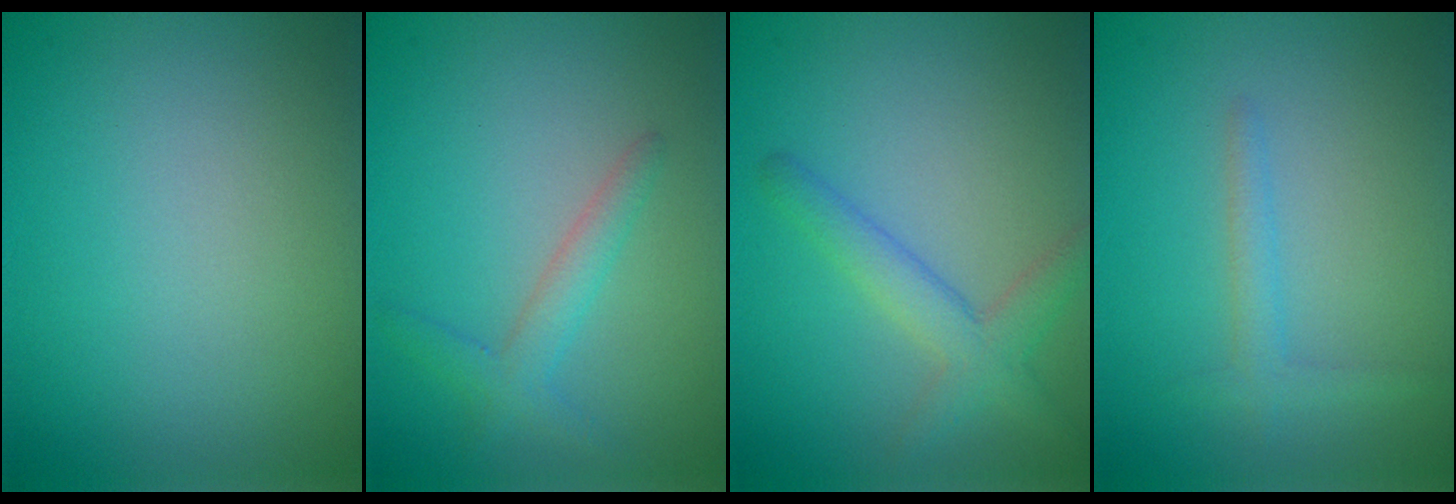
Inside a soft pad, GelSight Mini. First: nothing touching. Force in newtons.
{"total": 2.2, "press": 2.2, "slide": 0.1}
{"total": 3.0, "press": 3.0, "slide": 0.2}
{"total": 1.4, "press": 1.4, "slide": 0.2}